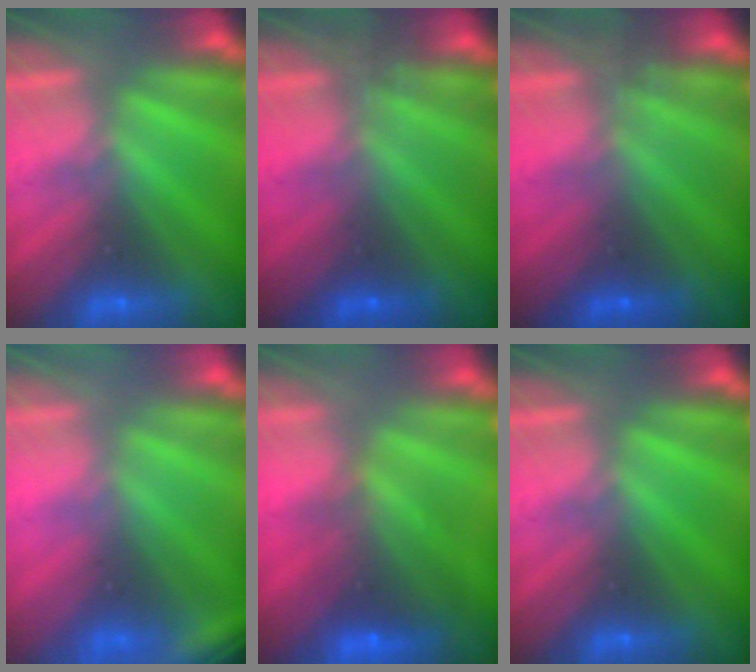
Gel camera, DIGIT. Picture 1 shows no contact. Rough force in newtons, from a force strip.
{"total": 1.2}
{"total": 1.2}
{"total": 2.7}
{"total": 5.8}
{"total": 0.0}